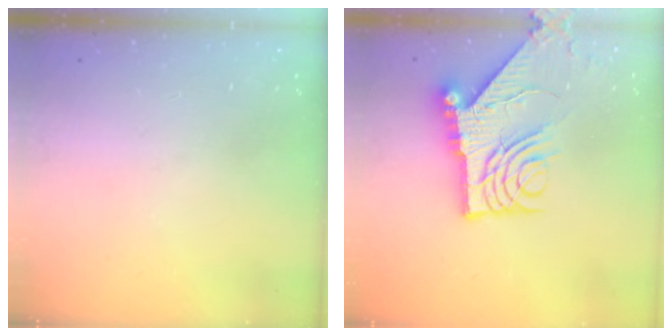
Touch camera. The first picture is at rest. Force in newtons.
{"total": 12.6, "press": 12.6, "slide": 1.5}